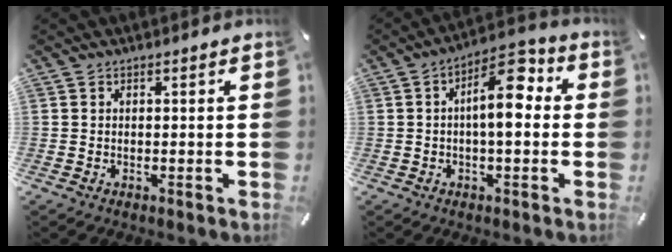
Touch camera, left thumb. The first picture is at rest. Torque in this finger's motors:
{"motor_torque": [1.32, 2.02, 0.86, -0.30, 0.16]}